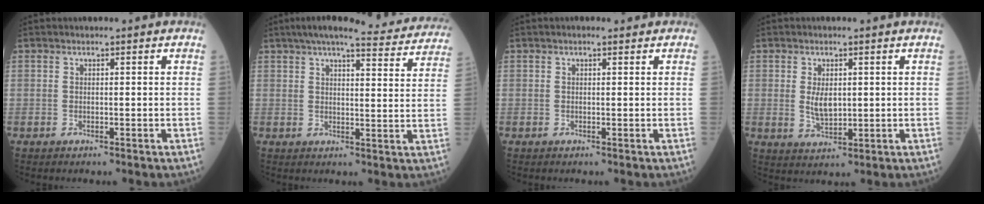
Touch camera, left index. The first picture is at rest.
{"total": 19.2, "force": [17.4, 2.2, 7.8], "torque": [-0.106, -0.001, 0.207]}
{"total": 0.9, "force": [0.6, 0.4, 0.6], "torque": [-0.013, 0.007, 0.005]}
{"total": 3.9, "force": [0.6, 1.9, 3.4], "torque": [-0.067, -0.005, 0.018]}